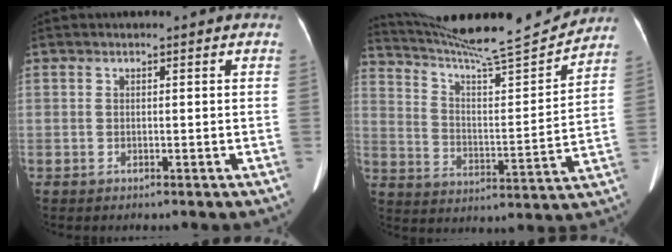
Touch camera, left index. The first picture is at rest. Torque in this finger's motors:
{"motor_torque": [0.67, -1.47, 0.12, 0.05]}